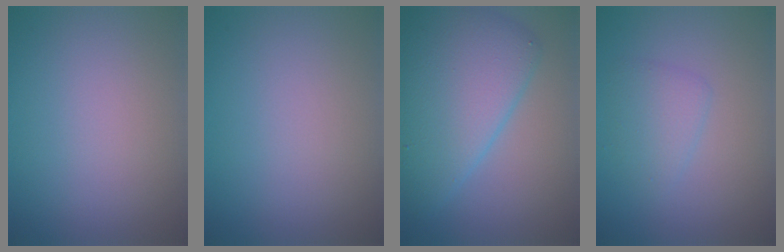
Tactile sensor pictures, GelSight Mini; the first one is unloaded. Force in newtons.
{"total": 0.0}
{"total": 8.1, "press": 8.1, "slide": 0.2}
{"total": 2.1, "press": 2.1, "slide": 0.0}